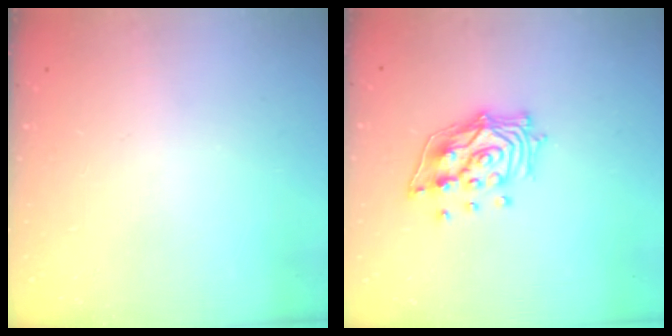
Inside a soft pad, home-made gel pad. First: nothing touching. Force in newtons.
{"total": 13.9, "press": 13.8, "slide": 1.8}